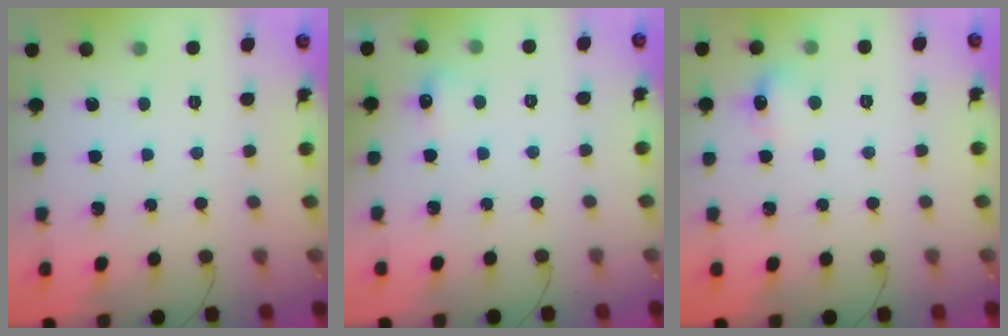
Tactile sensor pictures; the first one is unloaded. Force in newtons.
{"total": 5.0, "press": 4.8, "slide": 1.4}
{"total": 7.4, "press": 7.3, "slide": 1.3}